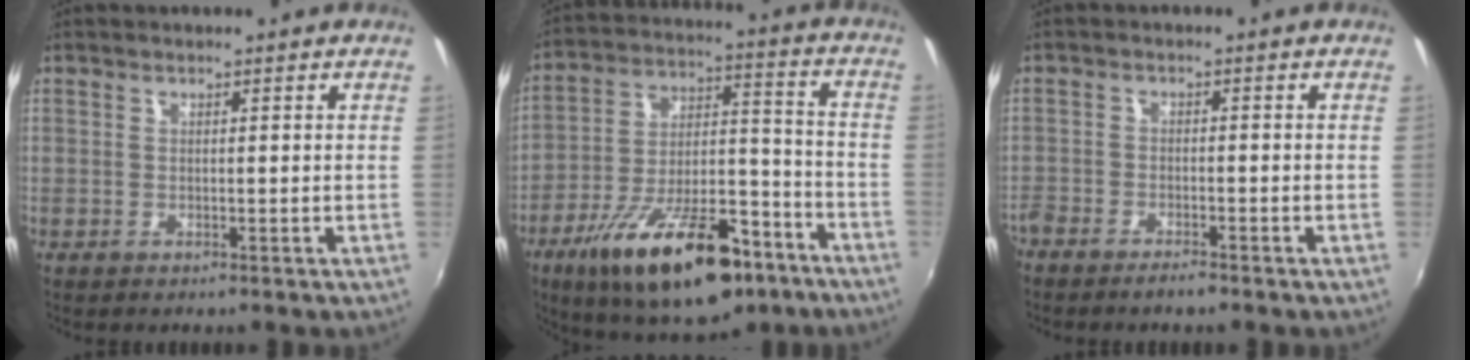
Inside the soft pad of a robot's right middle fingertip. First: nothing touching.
{"total": 24.0, "force": [-14.5, 9.4, 16.7], "torque": [-0.282, -0.011, -0.219]}
{"total": 4.9, "force": [-4.2, 1.4, 2.1], "torque": [-0.065, -0.013, -0.080]}